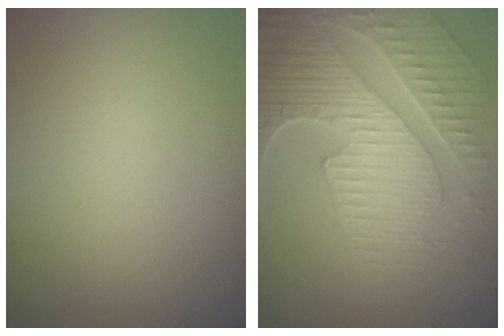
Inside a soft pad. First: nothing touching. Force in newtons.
{"total": 7.9, "press": 6.1, "slide": 5.1}